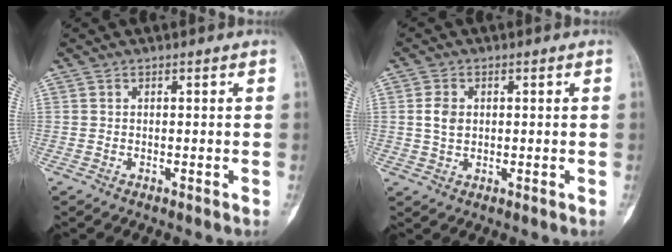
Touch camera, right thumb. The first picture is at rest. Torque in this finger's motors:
{"motor_torque": [-0.21, 0.22, 0.35, -0.04, 0.11]}